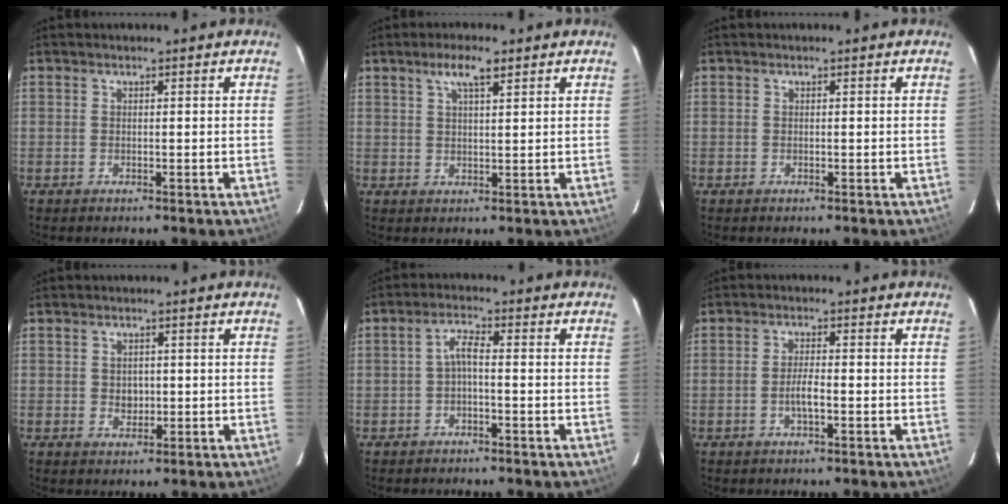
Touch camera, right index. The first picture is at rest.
{"total": 4.4, "force": [2.7, 1.0, 3.3], "torque": [-0.059, 0.010, 0.048]}
{"total": 0.0}
{"total": 2.3, "force": [0.0, 2.0, 1.1], "torque": [-0.016, 0.003, 0.002]}
{"total": 2.7, "force": [-1.0, 0.6, 2.4], "torque": [-0.052, 0.010, -0.020]}
{"total": 2.6, "force": [-1.0, 0.4, 2.4], "torque": [-0.047, -0.002, -0.019]}